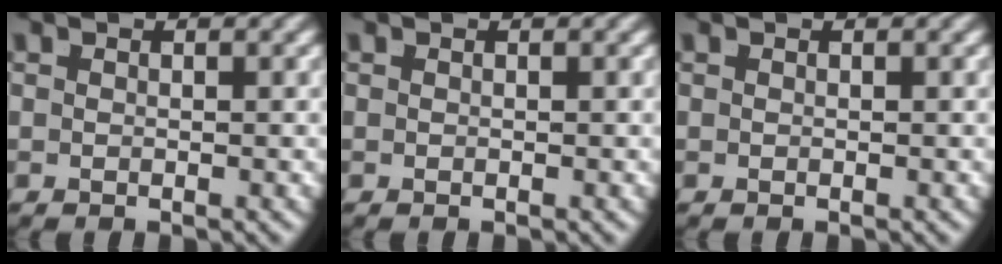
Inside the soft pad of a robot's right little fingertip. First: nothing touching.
{"total": 0.0}
{"total": 0.0}